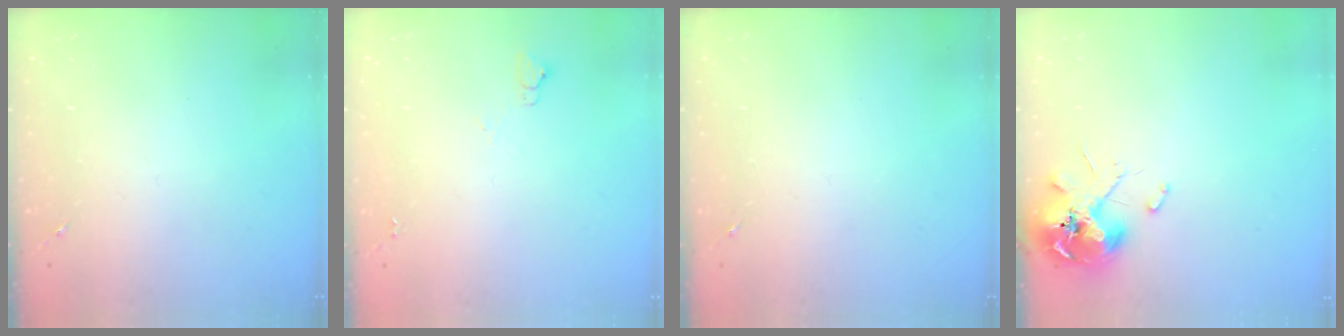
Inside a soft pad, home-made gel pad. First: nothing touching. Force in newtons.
{"total": 3.6, "press": 3.6, "slide": 0.5}
{"total": 0.0}
{"total": 10.5, "press": 10.4, "slide": 1.6}